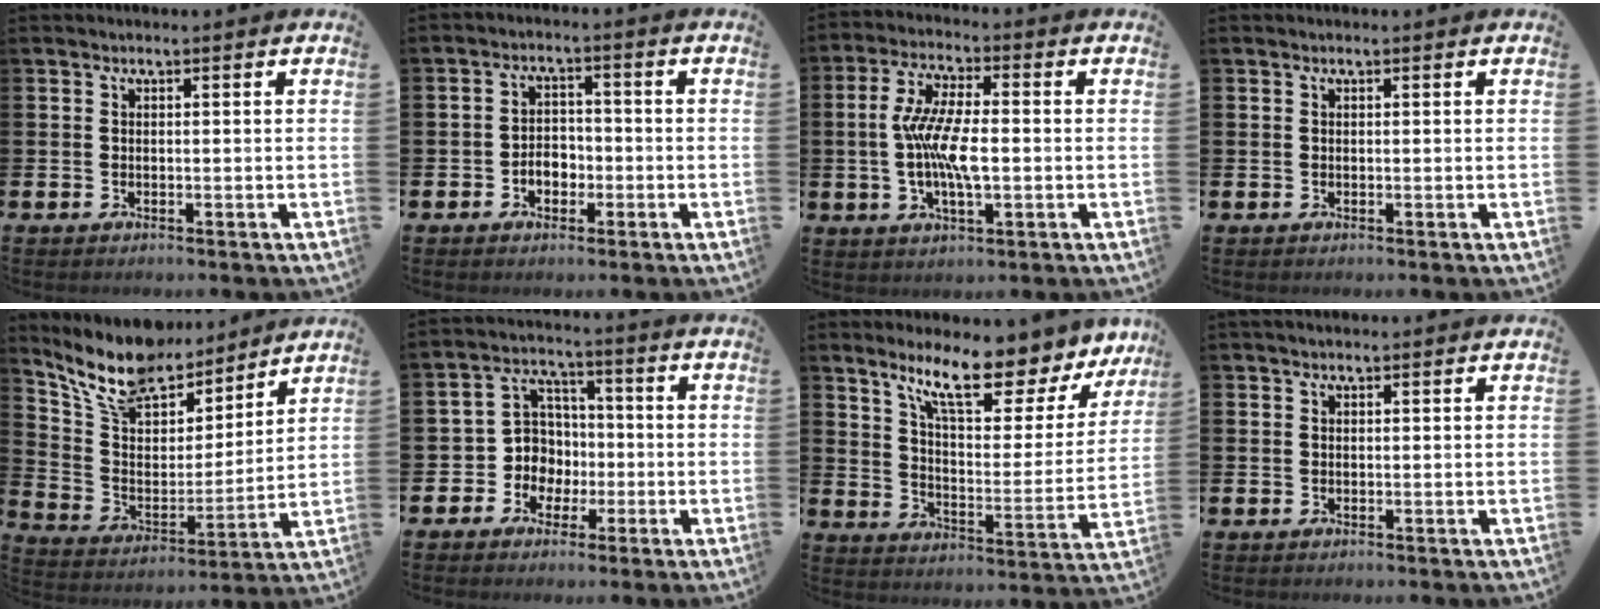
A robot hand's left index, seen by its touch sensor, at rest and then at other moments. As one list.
[{"total": 3.1, "force": [-1.3, 2.3, 1.6], "torque": [-0.022, 0.001, -0.031]}, {"total": 8.3, "force": [-0.4, 3.1, 7.7], "torque": [-0.162, 0.005, -0.010]}, {"total": 0.0}, {"total": 12.2, "force": [10.8, 4.8, 3.3], "torque": [-0.118, -0.064, 0.199]}, {"total": 6.3, "force": [-0.6, 6.1, 1.4], "torque": [-0.064, 0.001, -0.015]}, {"total": 12.1, "force": [9.9, 2.6, 6.4], "torque": [-0.133, -0.058, 0.167]}, {"total": 0.7, "force": [0.6, 0.2, 0.2], "torque": [-0.001, 0.001, 0.010]}]